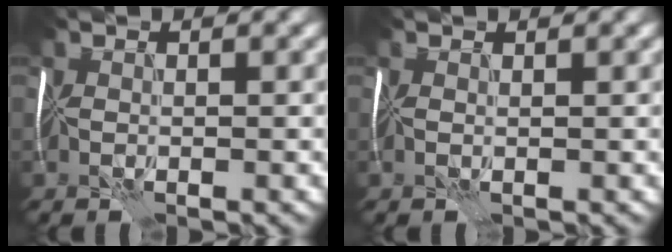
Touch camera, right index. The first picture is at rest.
{"total": 0.8, "force": [0.4, 0.5, 0.6], "torque": [-0.010, 0.005, 0.004]}